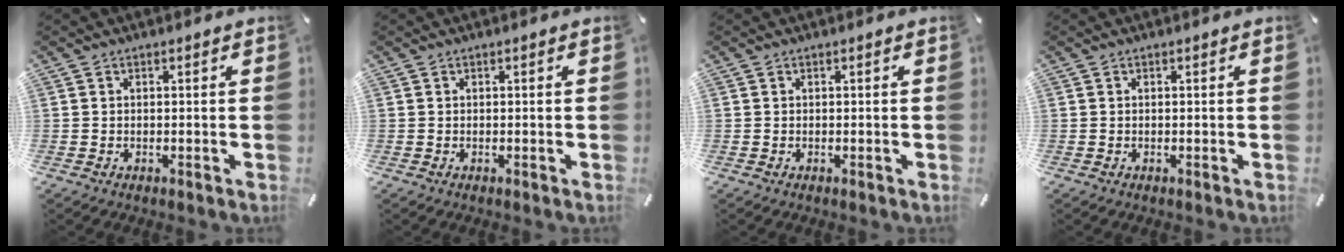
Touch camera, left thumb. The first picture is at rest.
{"total": 0.0}
{"total": 0.0}
{"total": 0.0}